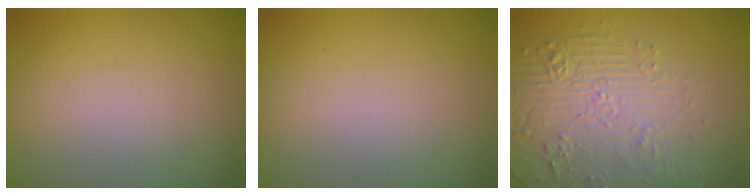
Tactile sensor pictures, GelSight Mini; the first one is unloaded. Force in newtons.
{"total": 0.0}
{"total": 4.4, "press": 4.1, "slide": 1.5}